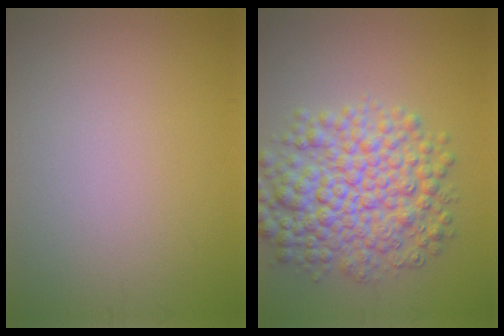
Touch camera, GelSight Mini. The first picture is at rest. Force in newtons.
{"total": 8.0, "press": 8.0, "slide": 0.1}